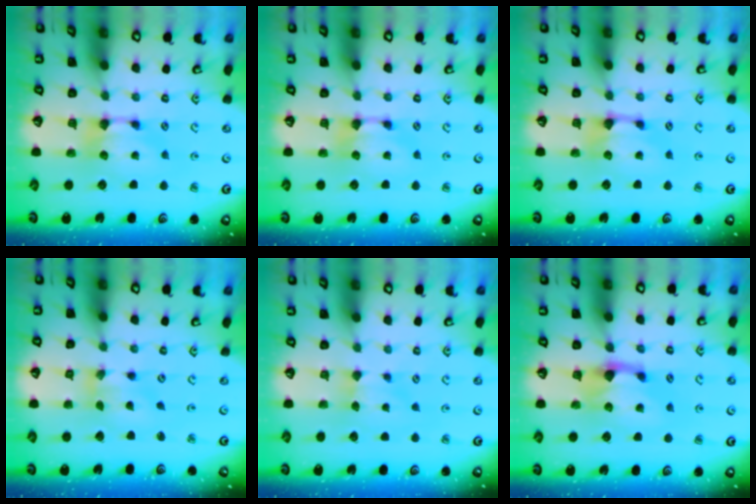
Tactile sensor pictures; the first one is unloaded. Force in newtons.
{"total": 0.0}
{"total": 0.7, "press": 0.1, "slide": 0.7}
{"total": 2.0, "press": 1.3, "slide": 1.5}
{"total": 1.8, "press": 1.6, "slide": 0.7}
{"total": 1.3, "press": 0.5, "slide": 1.2}